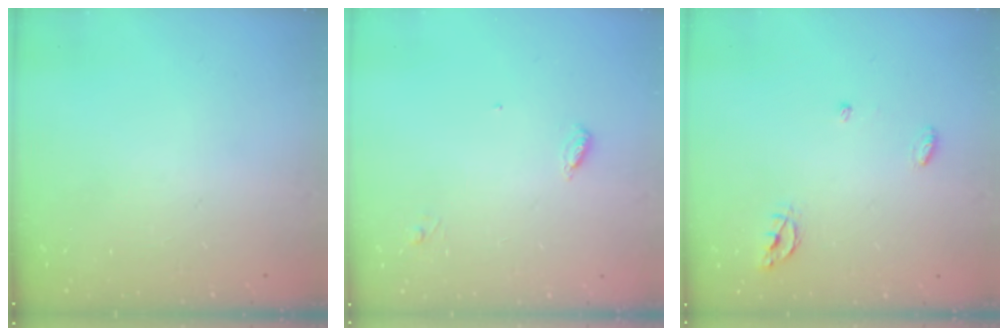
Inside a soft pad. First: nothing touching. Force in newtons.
{"total": 3.6, "press": 3.6, "slide": 0.3}
{"total": 5.0, "press": 5.0, "slide": 0.5}